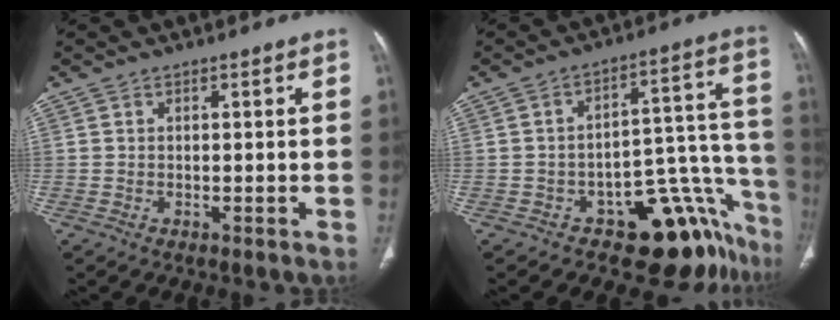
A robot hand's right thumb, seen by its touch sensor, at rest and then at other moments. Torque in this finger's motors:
{"motor_torque": [3.30, 1.71, 0.82, -0.75, 0.01]}